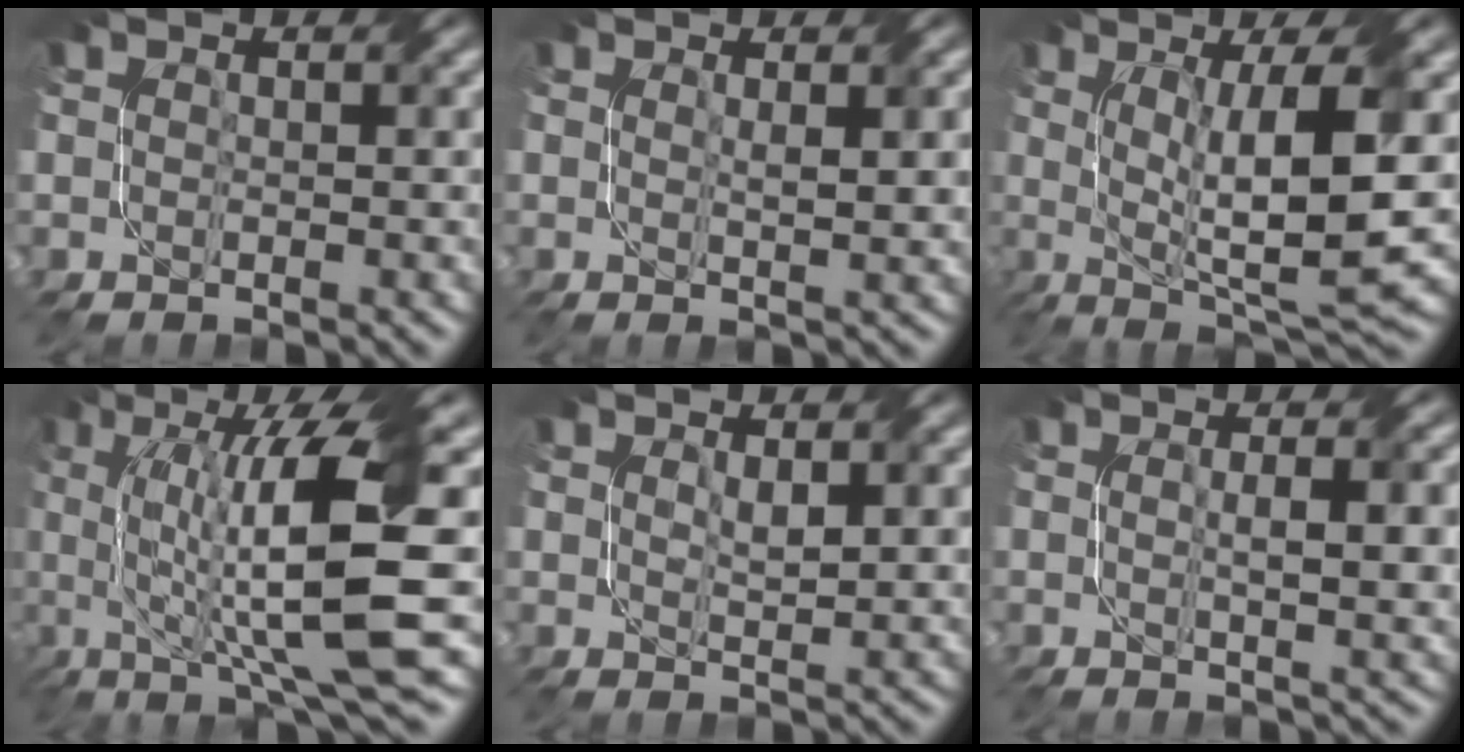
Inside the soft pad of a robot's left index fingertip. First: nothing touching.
{"total": 2.1, "force": [0.6, 0.3, 2.0], "torque": [-0.026, 0.001, 0.010]}
{"total": 10.2, "force": [1.1, 2.1, 9.9], "torque": [-0.158, 0.000, 0.025]}
{"total": 13.5, "force": [0.3, 3.0, 13.1], "torque": [-0.197, -0.001, 0.007]}
{"total": 1.7, "force": [0.9, 0.5, 1.4], "torque": [-0.029, -0.002, 0.021]}
{"total": 4.7, "force": [0.4, 1.0, 4.6], "torque": [-0.060, 0.007, 0.006]}